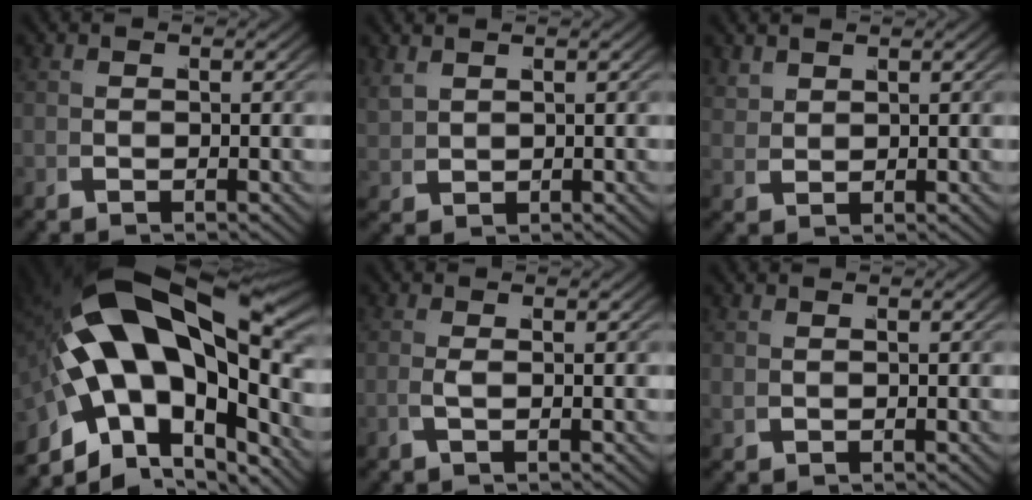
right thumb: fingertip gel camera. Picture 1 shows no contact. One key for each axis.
{"total": 1.6, "fx": 1.3, "fy": 0.5, "fz": 0.7, "tx": -0.018, "ty": 0.002, "tz": 0.036}
{"total": 1.8, "fx": 1.7, "fy": 0.2, "fz": 0.6, "tx": -0.009, "ty": 0.005, "tz": 0.042}
{"total": 19.1, "fx": 0.4, "fy": 11.2, "fz": 15.4, "tx": -0.295, "ty": -0.023, "tz": 0.019}
{"total": 0.7, "fx": -0.1, "fy": -0.5, "fz": 0.5, "tx": -0.010, "ty": 0.004, "tz": -0.001}
{"total": 0.6, "fx": 0.5, "fy": 0.2, "fz": 0.3, "tx": -0.007, "ty": -0.002, "tz": 0.016}